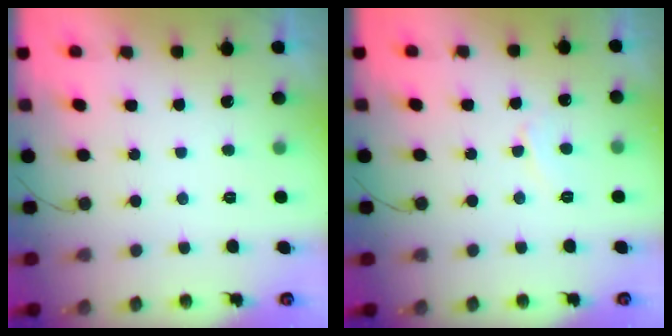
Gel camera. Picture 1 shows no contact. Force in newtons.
{"total": 3.7, "press": 3.7, "slide": 0.4}